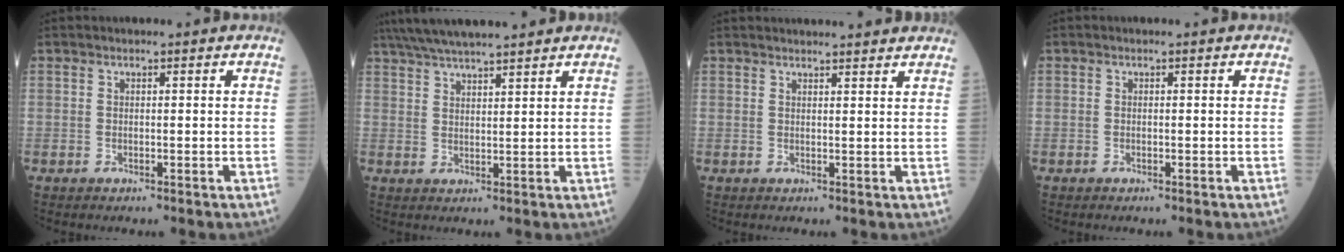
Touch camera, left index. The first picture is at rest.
{"total": 11.4, "force": [10.1, 0.6, 5.3], "torque": [-0.097, 0.032, 0.161]}
{"total": 9.9, "force": [9.3, 0.9, 3.2], "torque": [-0.036, 0.028, 0.102]}
{"total": 0.0}